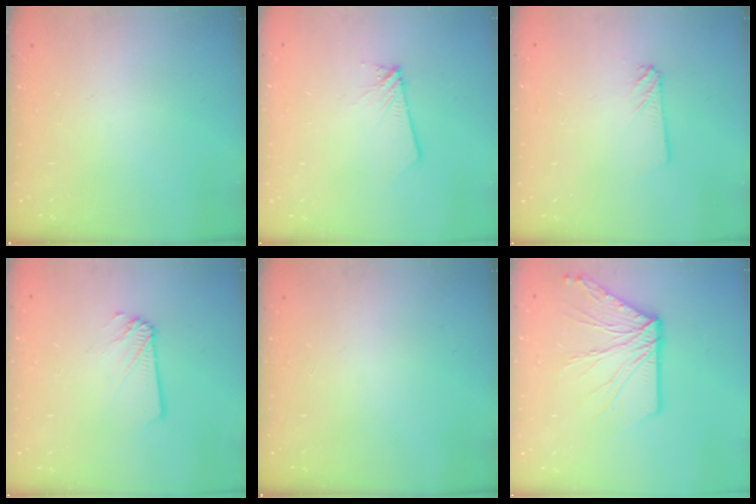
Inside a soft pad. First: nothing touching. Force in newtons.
{"total": 1.7, "press": 1.7, "slide": 0.1}
{"total": 2.4, "press": 2.4, "slide": 0.2}
{"total": 1.2, "press": 1.2, "slide": 0.1}
{"total": 0.0}
{"total": 12.4, "press": 12.4, "slide": 0.5}